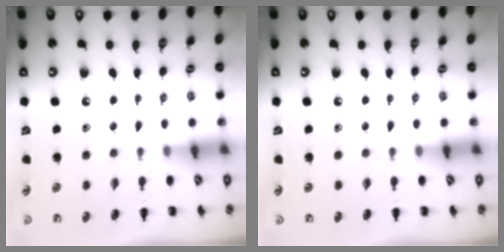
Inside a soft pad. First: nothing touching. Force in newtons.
{"total": 0.0}